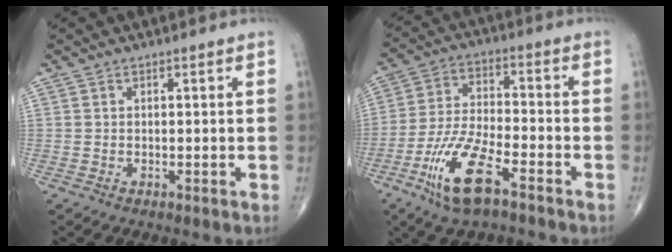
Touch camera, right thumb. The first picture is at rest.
{"total": 13.2, "force": [-7.4, 4.2, 10.1], "torque": [-0.211, 0.030, -0.138]}